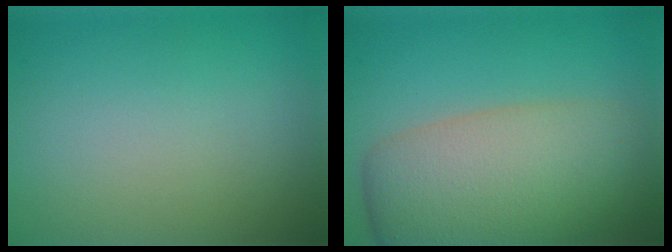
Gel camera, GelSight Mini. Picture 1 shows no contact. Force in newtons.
{"total": 10.6, "press": 10.6, "slide": 0.8}